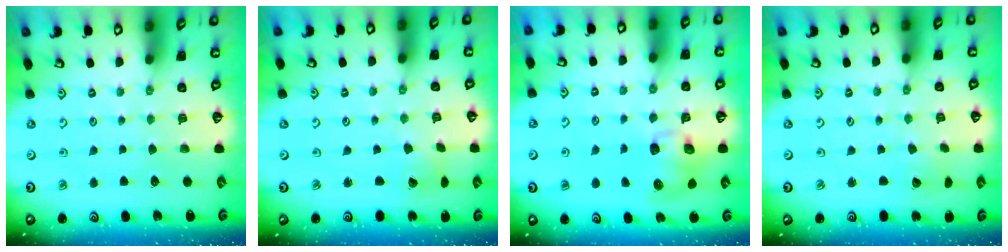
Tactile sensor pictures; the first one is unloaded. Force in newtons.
{"total": 2.5, "press": 2.5, "slide": 0.4}
{"total": 9.2, "press": 9.1, "slide": 1.2}
{"total": 2.0, "press": 2.0, "slide": 0.2}